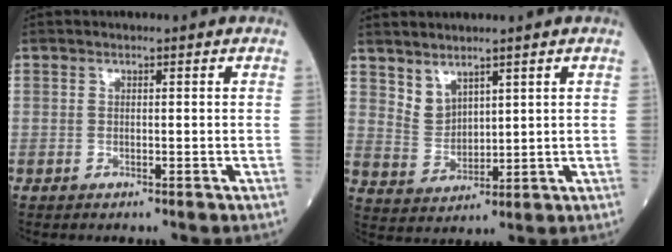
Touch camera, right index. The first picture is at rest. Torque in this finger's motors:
{"motor_torque": [0.26, 0.34, 0.11, 0.00]}